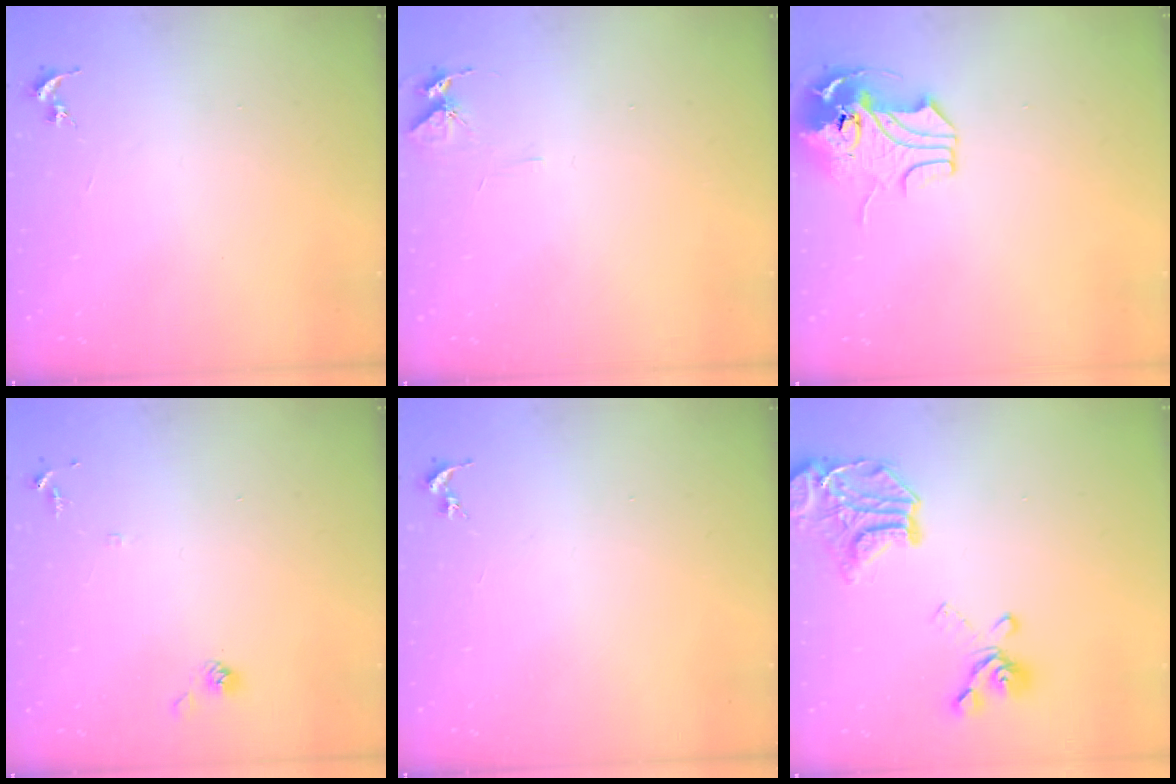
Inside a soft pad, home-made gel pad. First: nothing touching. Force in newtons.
{"total": 5.4, "press": 5.4, "slide": 0.6}
{"total": 12.2, "press": 12.1, "slide": 1.7}
{"total": 7.3, "press": 7.3, "slide": 0.4}
{"total": 0.0}
{"total": 18.3, "press": 18.1, "slide": 2.4}